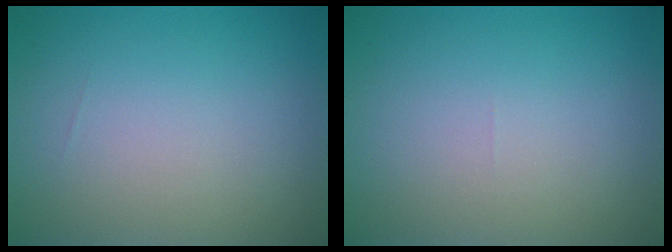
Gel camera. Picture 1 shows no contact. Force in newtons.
{"total": 0.0}